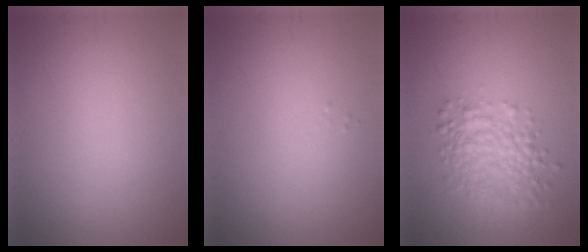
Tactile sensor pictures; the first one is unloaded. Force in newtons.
{"total": 0.0}
{"total": 4.6, "press": 4.6, "slide": 0.1}